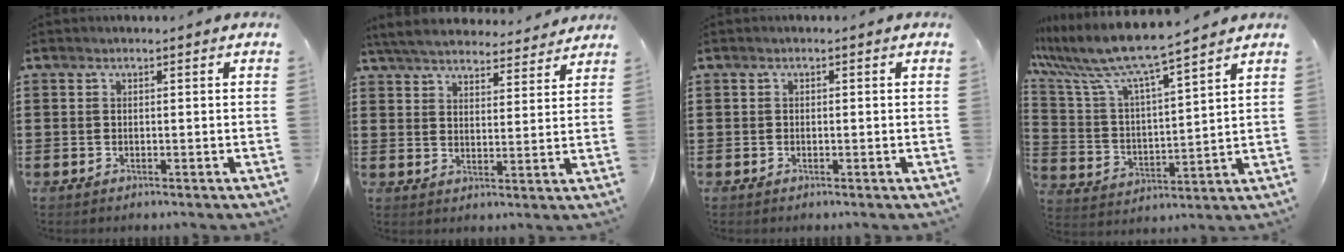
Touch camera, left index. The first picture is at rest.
{"total": 5.6, "force": [5.4, 0.7, 1.3], "torque": [-0.049, -0.027, 0.095]}
{"total": 0.5, "force": [-0.3, 0.3, 0.2], "torque": [-0.006, -0.002, -0.006]}
{"total": 7.6, "force": [6.7, -0.2, 3.5], "torque": [-0.099, -0.041, 0.110]}